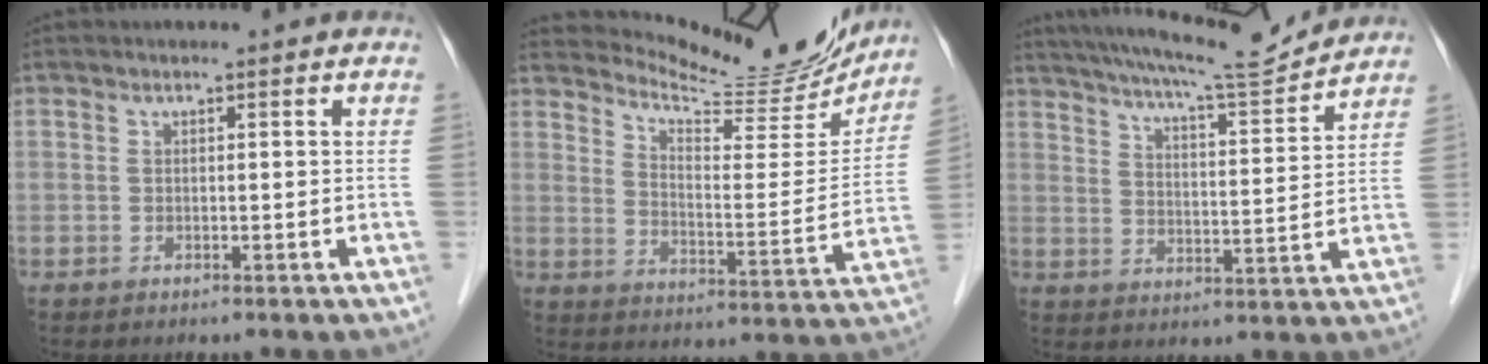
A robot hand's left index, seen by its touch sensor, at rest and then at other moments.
{"total": 14.6, "force": [14.1, 1.8, 3.3], "torque": [-0.049, -0.068, 0.176]}
{"total": 11.9, "force": [11.0, 0.0, 4.7], "torque": [-0.082, -0.020, 0.153]}